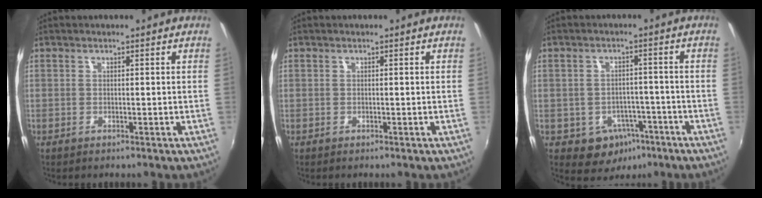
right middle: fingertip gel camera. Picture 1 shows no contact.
{"total": 0.0}
{"total": 7.2, "force": [-3.7, 5.8, 2.1], "torque": [-0.047, 0.015, -0.032]}